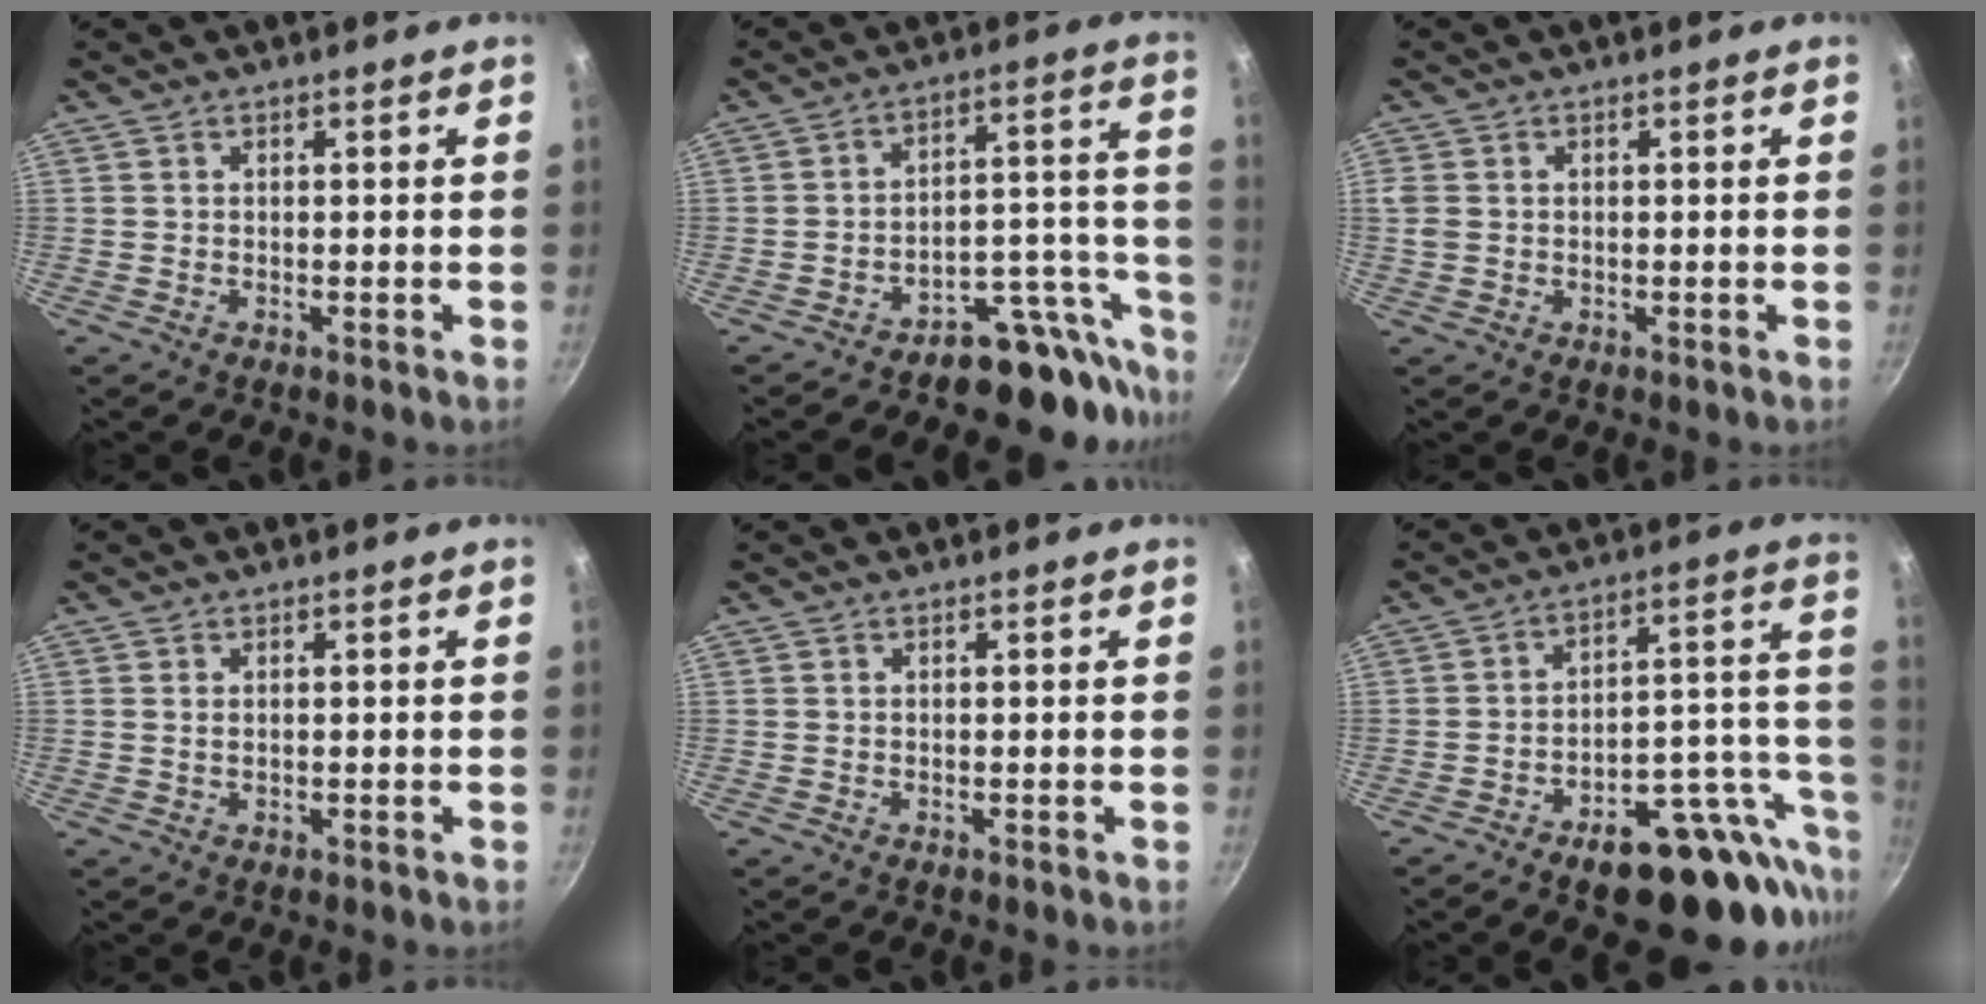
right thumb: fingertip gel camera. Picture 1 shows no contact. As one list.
[{"total": 13.5, "force": [-11.3, 5.7, 4.6], "torque": [0.017, 0.116, -0.171]}, {"total": 2.6, "force": [0.2, 2.2, 1.4], "torque": [-0.027, 0.001, 0.004]}, {"total": 0.9, "force": [0.2, 0.6, 0.7], "torque": [-0.012, 0.001, 0.003]}, {"total": 0.0}, {"total": 22.4, "force": [-11.5, 10.4, 16.1], "torque": [-0.149, 0.065, -0.155]}]